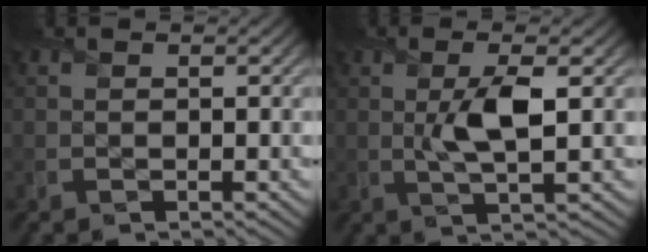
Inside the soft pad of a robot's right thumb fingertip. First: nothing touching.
{"total": 5.2, "force": [0.6, 1.3, 5.0], "torque": [-0.103, 0.001, 0.009]}